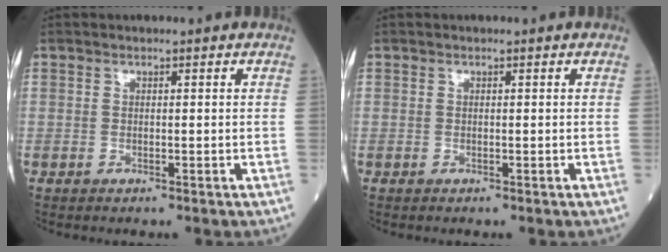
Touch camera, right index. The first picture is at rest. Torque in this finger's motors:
{"motor_torque": [0.00, 0.00, 0.00, 0.00]}